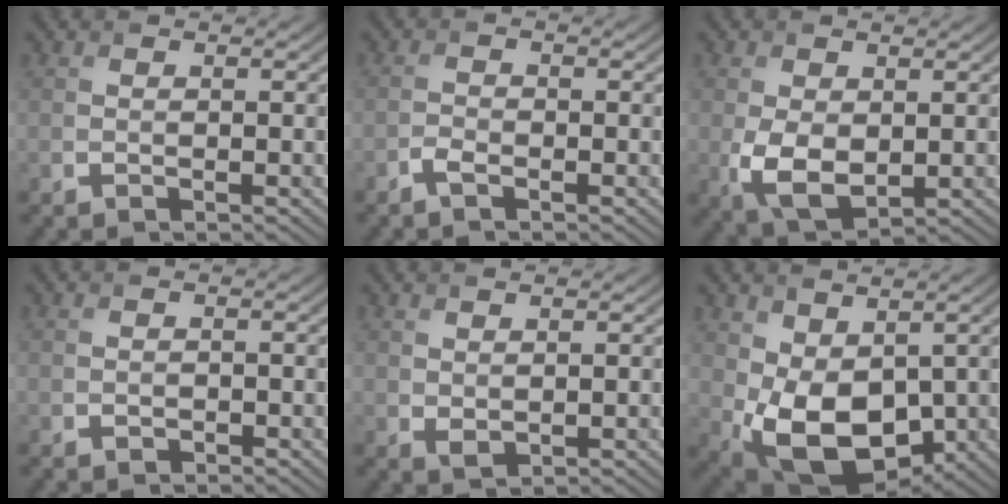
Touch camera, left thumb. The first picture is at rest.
{"total": 1.5, "force": [-1.1, 0.5, 0.8], "torque": [-0.020, 0.001, -0.027]}
{"total": 5.7, "force": [-0.4, 3.7, 4.4], "torque": [-0.105, -0.015, -0.001]}
{"total": 0.7, "force": [-0.5, 0.4, 0.3], "torque": [-0.003, -0.003, -0.007]}
{"total": 1.3, "force": [0.7, 0.7, 0.8], "torque": [-0.020, -0.006, 0.018]}
{"total": 9.9, "force": [0.0, 6.4, 7.6], "torque": [-0.169, -0.023, 0.002]}